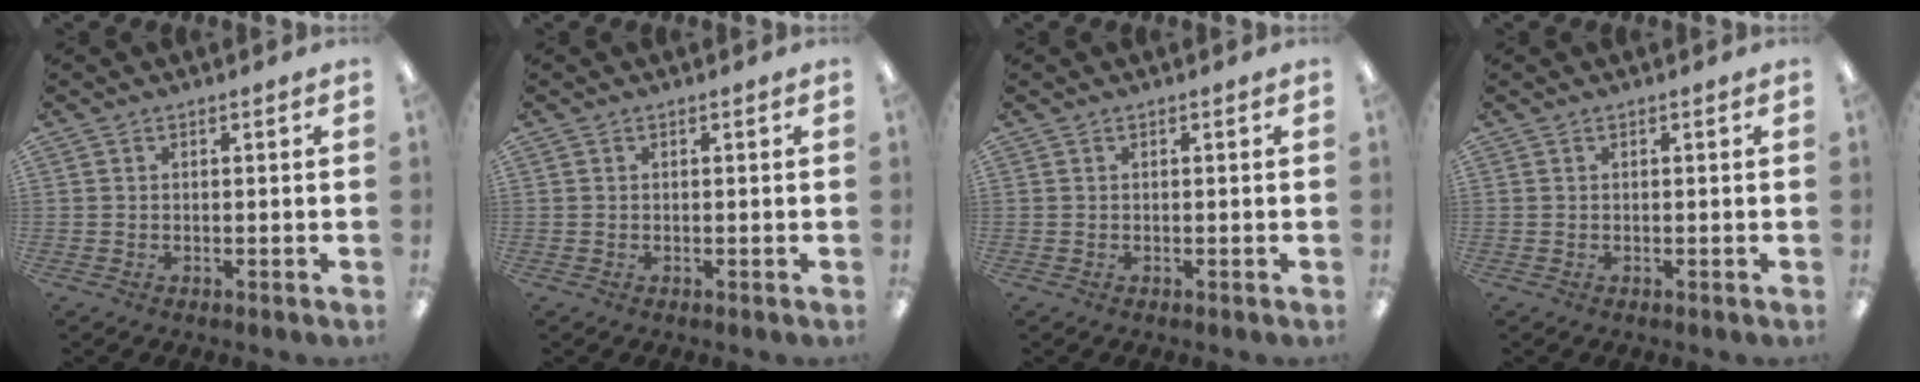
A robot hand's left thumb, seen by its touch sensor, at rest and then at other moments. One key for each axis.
{"total": 0.0}
{"total": 0.0}
{"total": 0.0}